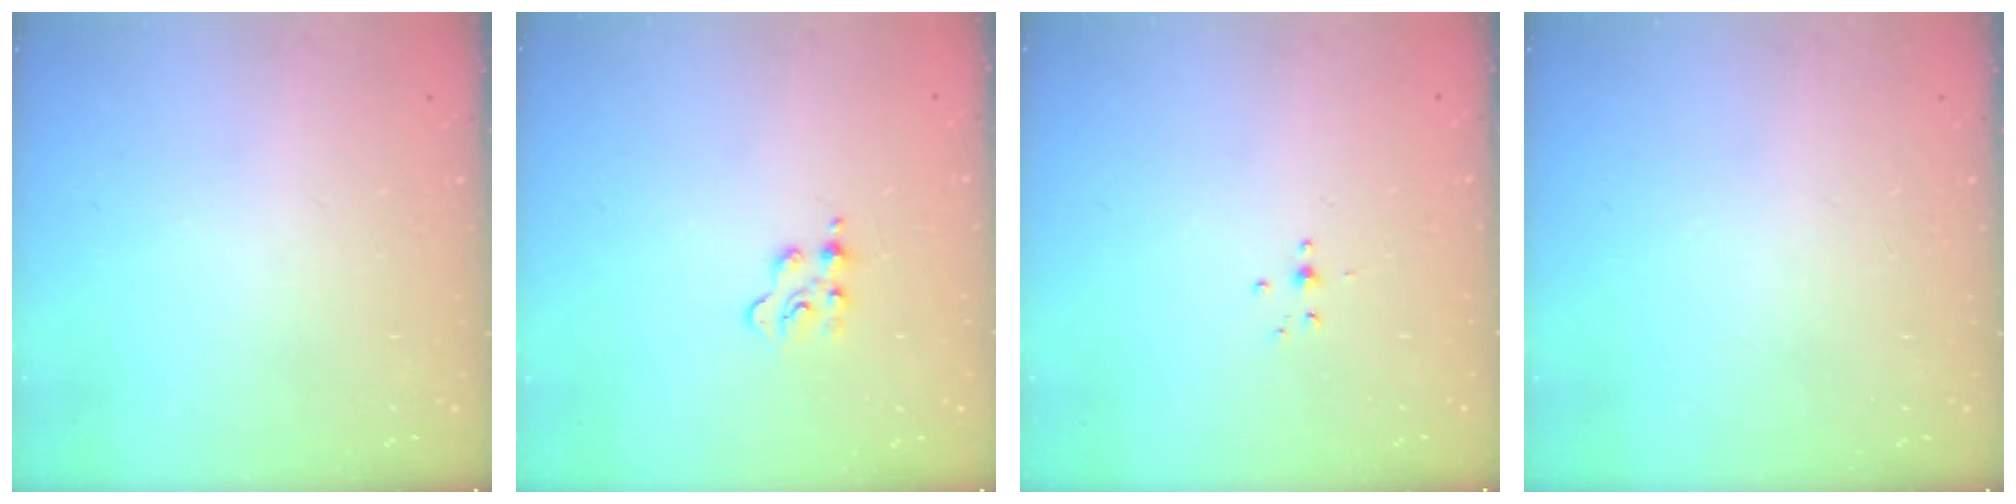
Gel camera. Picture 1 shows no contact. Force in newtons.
{"total": 3.0, "press": 3.0, "slide": 0.4}
{"total": 2.7, "press": 2.6, "slide": 0.9}
{"total": 0.0}